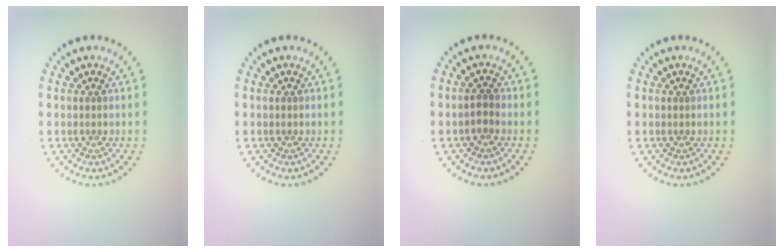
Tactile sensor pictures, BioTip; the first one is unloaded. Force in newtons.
{"total": 0.0}
{"total": 1.2, "press": 1.1, "slide": 0.3}
{"total": 0.0}